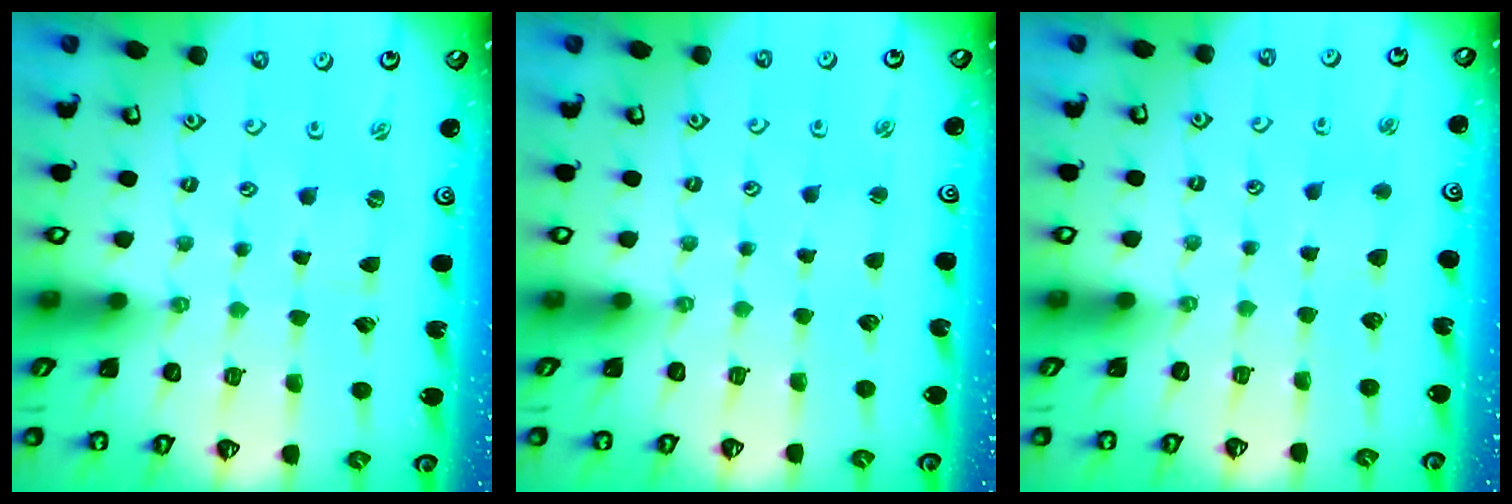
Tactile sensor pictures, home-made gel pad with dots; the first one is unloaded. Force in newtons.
{"total": 1.5, "press": 1.5, "slide": 0.3}
{"total": 2.6, "press": 2.5, "slide": 0.6}